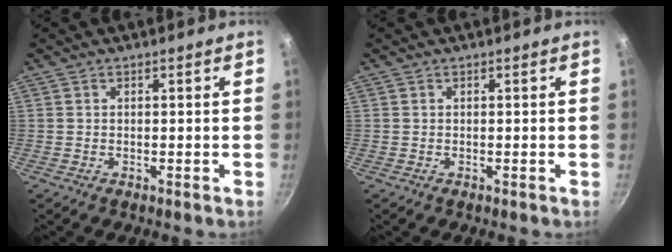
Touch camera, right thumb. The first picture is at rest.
{"total": 0.0}